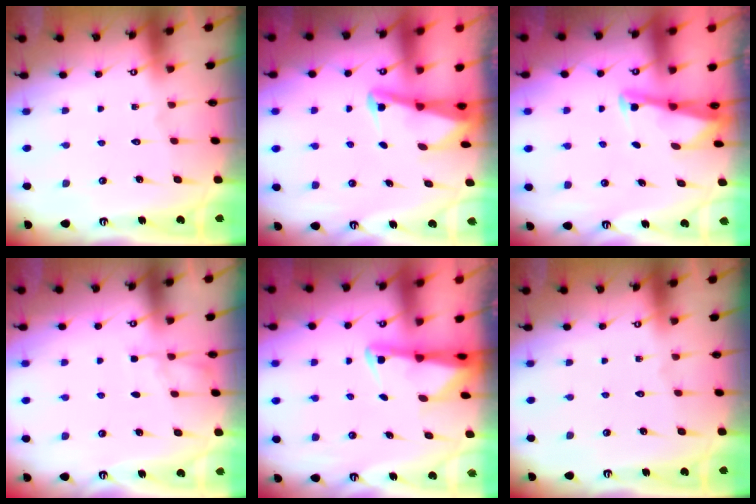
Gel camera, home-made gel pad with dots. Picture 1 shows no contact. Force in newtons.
{"total": 2.7, "press": 2.6, "slide": 0.6}
{"total": 2.5, "press": 2.5, "slide": 0.1}
{"total": 3.3, "press": 3.3, "slide": 0.6}
{"total": 2.4, "press": 2.3, "slide": 0.5}
{"total": 0.0}